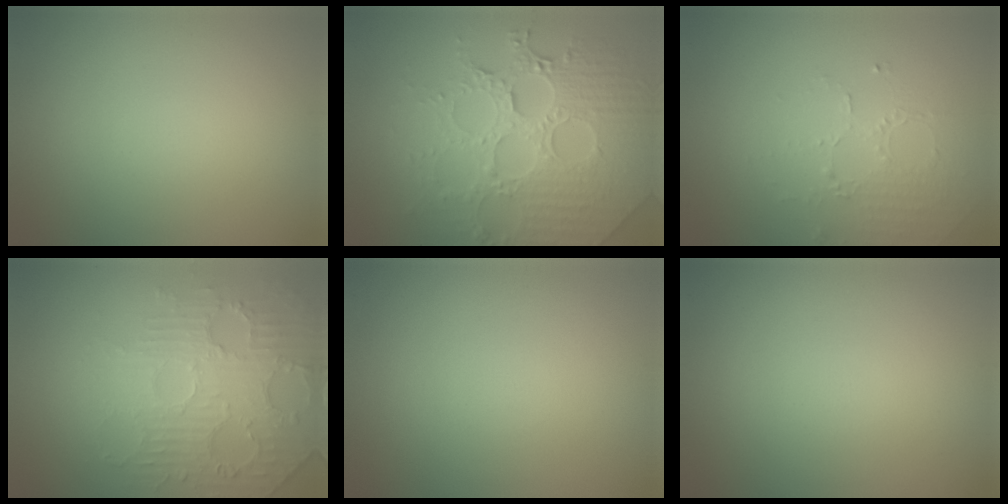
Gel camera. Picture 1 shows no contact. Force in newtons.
{"total": 8.3, "press": 6.0, "slide": 5.7}
{"total": 1.6, "press": 1.0, "slide": 1.3}
{"total": 4.9, "press": 3.7, "slide": 3.2}
{"total": 0.0}
{"total": 0.0}